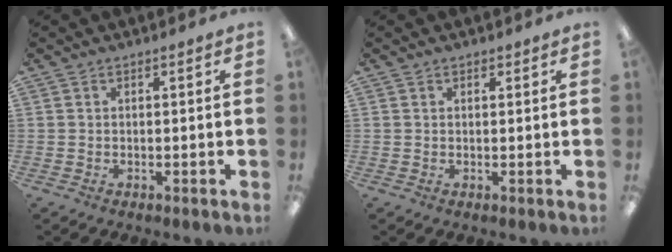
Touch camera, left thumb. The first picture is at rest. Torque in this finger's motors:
{"motor_torque": [-0.17, -0.01, -0.20, -0.08, 0.00]}